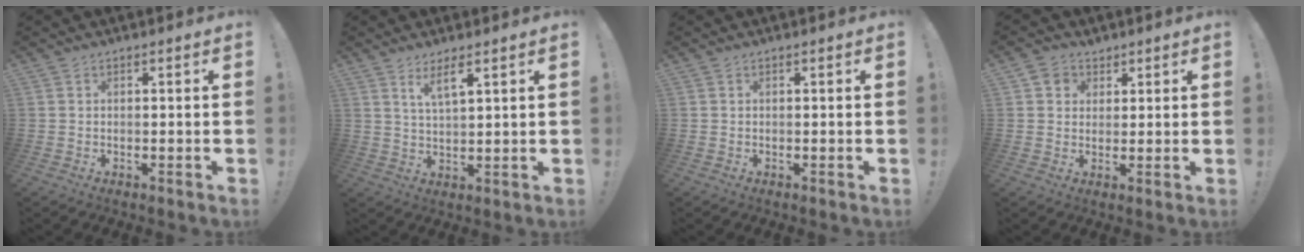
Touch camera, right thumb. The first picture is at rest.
{"total": 5.4, "force": [3.5, 0.9, 4.1], "torque": [-0.070, -0.014, 0.055]}
{"total": 0.0}
{"total": 4.6, "force": [2.5, 3.8, 0.7], "torque": [-0.006, -0.008, 0.047]}